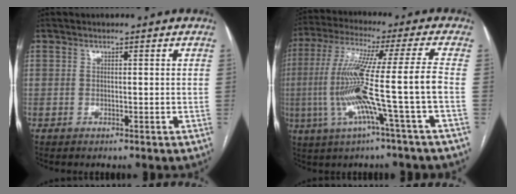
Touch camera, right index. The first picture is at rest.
{"total": 14.3, "force": [-3.4, -1.6, 13.8], "torque": [-0.274, 0.008, -0.068]}